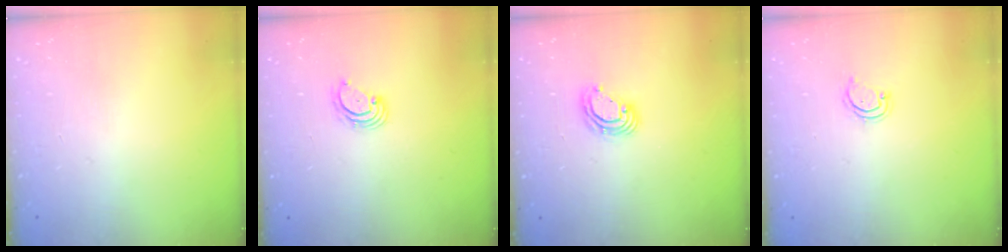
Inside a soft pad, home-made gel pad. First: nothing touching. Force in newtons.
{"total": 2.9, "press": 2.9, "slide": 0.4}
{"total": 7.3, "press": 7.2, "slide": 1.1}
{"total": 2.8, "press": 2.8, "slide": 0.3}